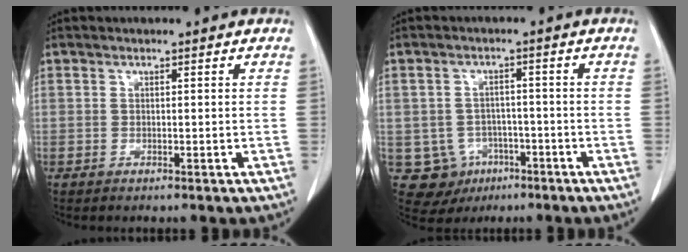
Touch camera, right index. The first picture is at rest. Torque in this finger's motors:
{"motor_torque": [-0.33, -0.04, -0.95, -0.21]}